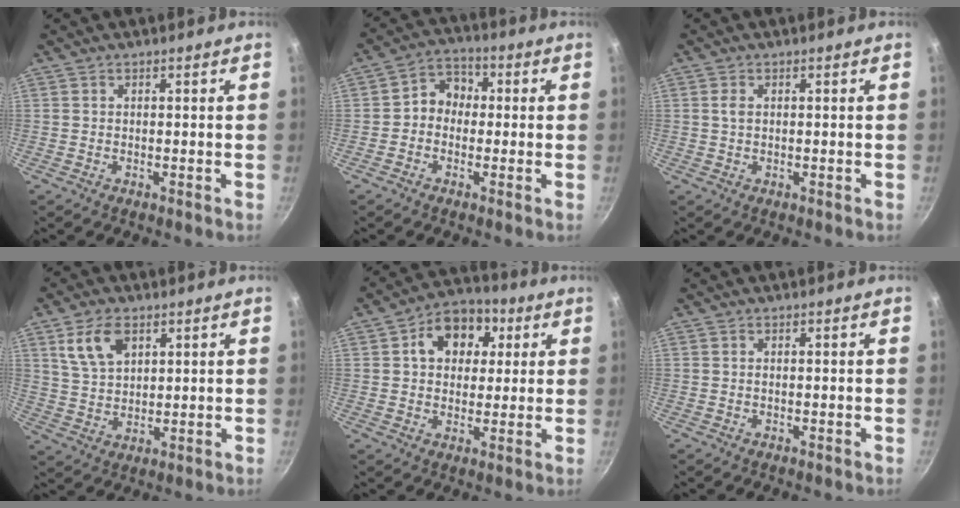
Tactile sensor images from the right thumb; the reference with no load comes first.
{"total": 6.1, "force": [-0.3, 5.1, 3.2], "torque": [-0.020, 0.020, -0.023]}
{"total": 1.4, "force": [0.3, 0.9, 1.1], "torque": [-0.021, 0.002, 0.005]}
{"total": 8.7, "force": [4.0, 5.2, 5.6], "torque": [-0.092, -0.012, 0.082]}
{"total": 12.3, "force": [3.7, 9.3, 7.1], "torque": [-0.074, 0.007, 0.044]}
{"total": 0.0}